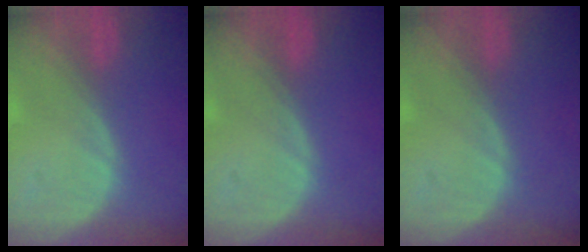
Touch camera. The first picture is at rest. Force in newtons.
{"total": 0.0}
{"total": 0.0}